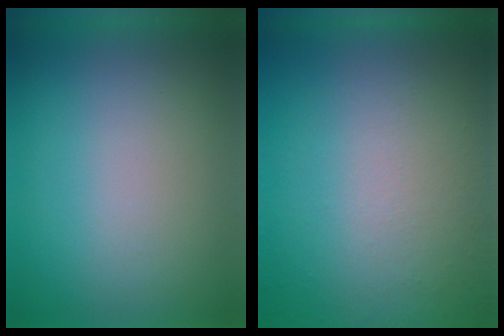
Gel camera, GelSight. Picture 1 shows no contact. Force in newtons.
{"total": 8.3}